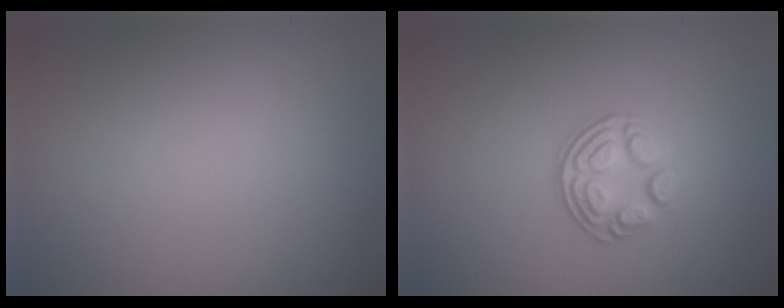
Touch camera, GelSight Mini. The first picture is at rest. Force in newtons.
{"total": 3.5, "press": 2.5, "slide": 2.4}